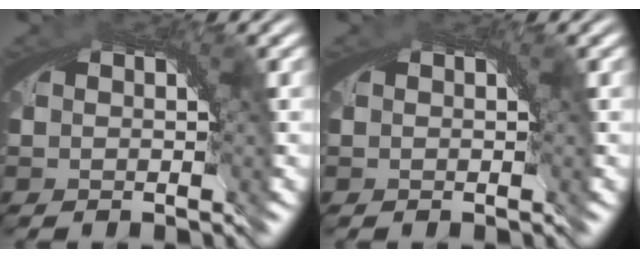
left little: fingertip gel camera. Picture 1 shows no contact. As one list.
[{"total": 0.0}]